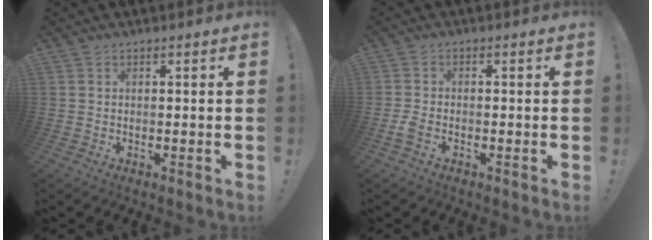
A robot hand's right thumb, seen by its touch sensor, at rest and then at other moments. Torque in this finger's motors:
{"motor_torque": [0.59, 0.38, 0.23, -0.28, 0.00]}